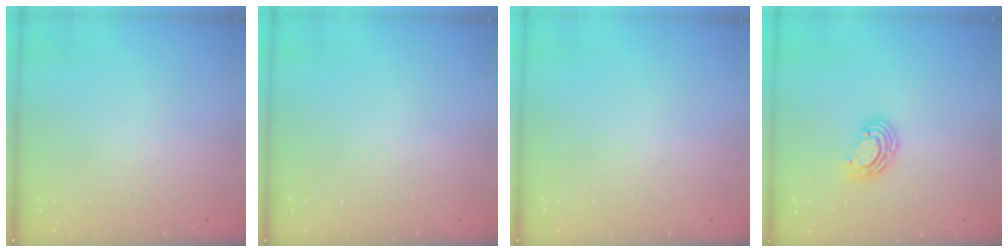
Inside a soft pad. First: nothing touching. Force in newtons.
{"total": 0.0}
{"total": 0.0}
{"total": 6.5, "press": 6.4, "slide": 0.8}